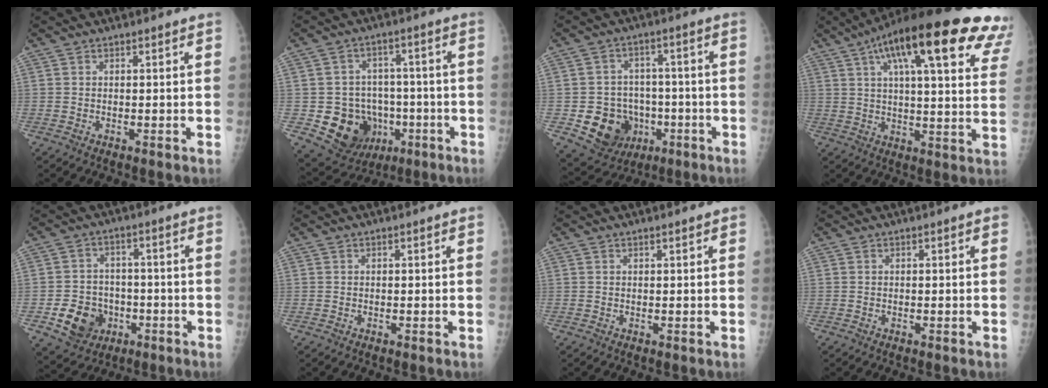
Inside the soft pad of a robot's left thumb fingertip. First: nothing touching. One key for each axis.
{"total": 14.5, "fx": -4.1, "fy": 12.4, "fz": 6.3, "tx": -0.073, "ty": 0.028, "tz": -0.046}
{"total": 13.1, "fx": -3.8, "fy": 11.2, "fz": 5.5, "tx": -0.061, "ty": 0.023, "tz": -0.046}
{"total": 29.4, "fx": 15.9, "fy": 7.8, "fz": 23.4, "tx": -0.294, "ty": 0.006, "tz": 0.214}
{"total": 9.9, "fx": -3.3, "fy": 8.4, "fz": 4.1, "tx": -0.039, "ty": 0.018, "tz": -0.044}
{"total": 0.0}
{"total": 0.6, "fx": 0.4, "fy": 0.1, "fz": 0.4, "tx": -0.005, "ty": -0.001, "tz": 0.006}
{"total": 0.0}